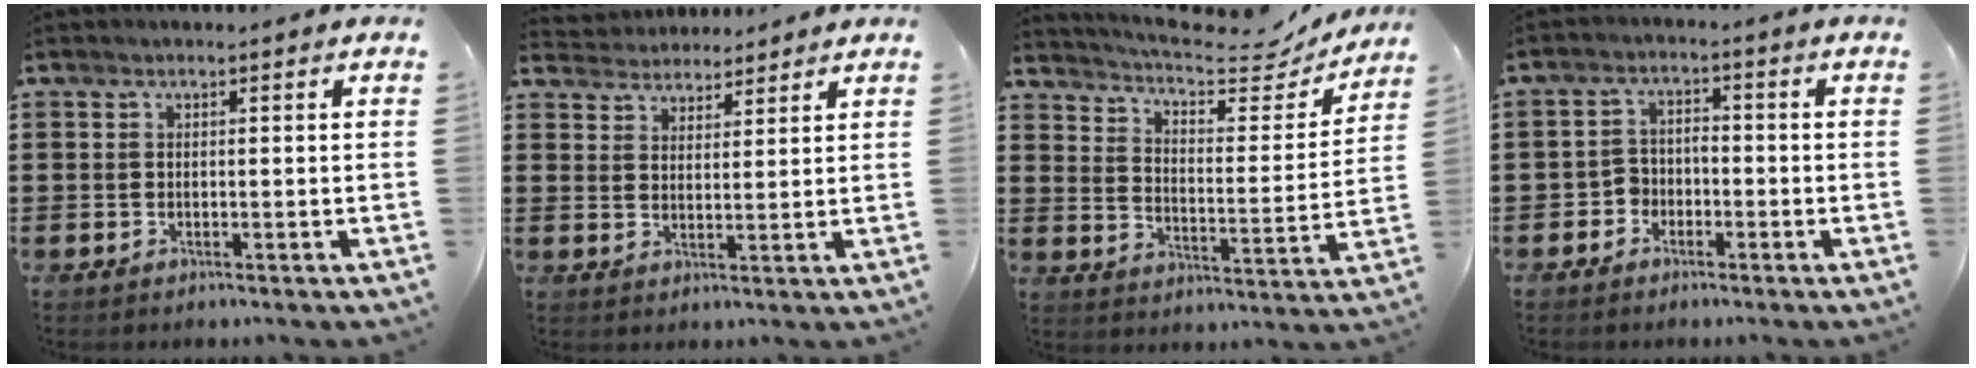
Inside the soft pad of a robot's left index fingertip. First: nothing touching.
{"total": 3.5, "force": [3.4, 1.0, -0.5], "torque": [-0.006, -0.009, 0.063]}
{"total": 6.9, "force": [6.2, 1.1, 2.8], "torque": [-0.069, -0.047, 0.099]}
{"total": 2.9, "force": [-2.2, 1.8, 0.5], "torque": [-0.018, 0.005, -0.049]}